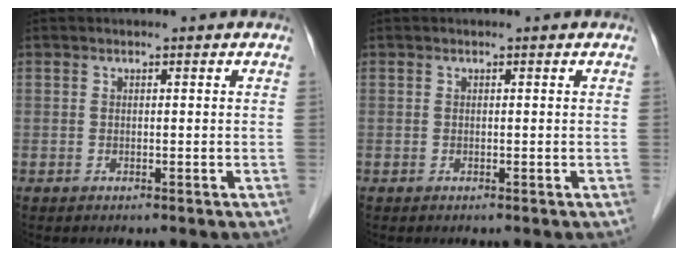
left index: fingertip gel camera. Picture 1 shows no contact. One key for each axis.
{"total": 0.0}